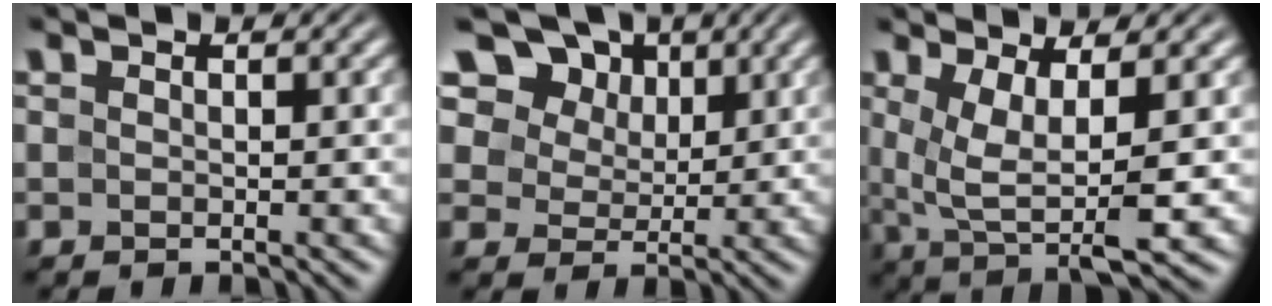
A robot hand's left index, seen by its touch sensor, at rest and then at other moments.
{"total": 11.7, "force": [7.2, 7.7, 5.2], "torque": [-0.121, 0.015, 0.123]}
{"total": 6.0, "force": [0.6, 1.7, 5.8], "torque": [-0.109, -0.008, 0.017]}